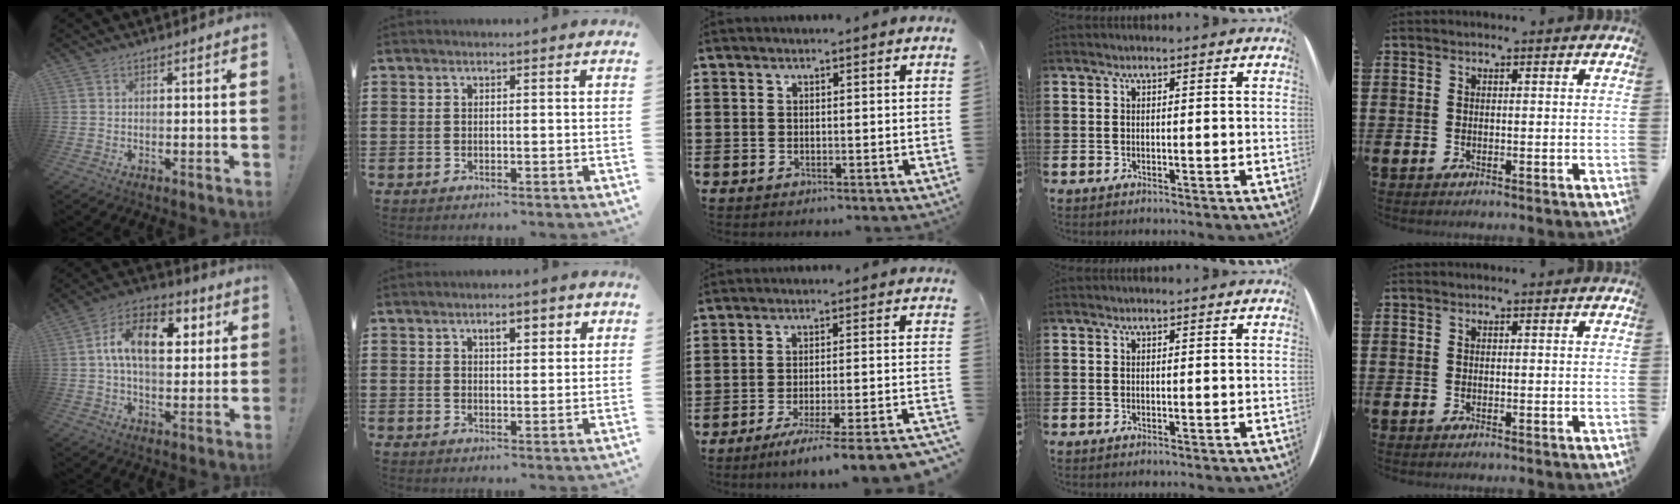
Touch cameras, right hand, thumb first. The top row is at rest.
{"thumb": {"total": 15.6, "force": [3.6, 9.3, 12.0], "torque": [-0.193, 0.007, 0.062]}, "index": {"total": 3.1, "force": [1.4, 1.3, 2.4], "torque": [-0.037, 0.001, 0.018]}, "middle": {"total": 5.9, "force": [-5.1, -0.9, 2.9], "torque": [-0.042, -0.020, -0.098]}}